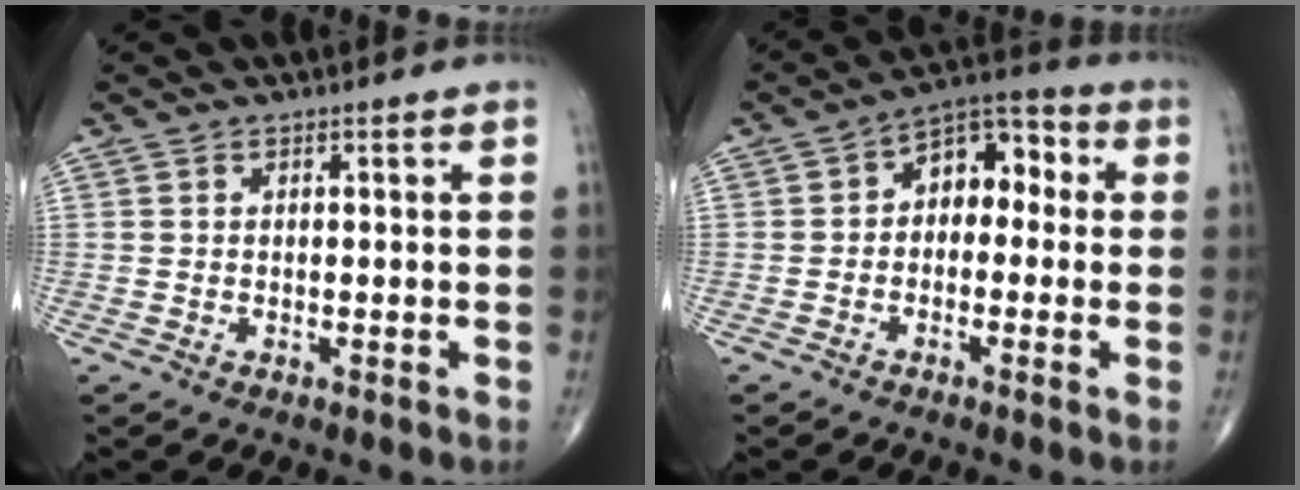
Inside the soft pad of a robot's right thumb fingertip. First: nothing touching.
{"total": 8.8, "force": [0.4, 5.9, 6.5], "torque": [-0.057, 0.038, -0.013]}